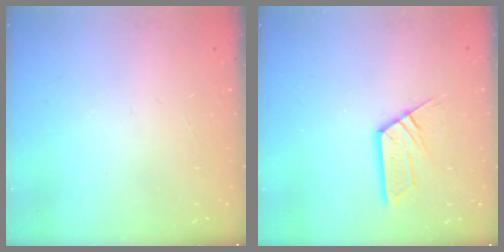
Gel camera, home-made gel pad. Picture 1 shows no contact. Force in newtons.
{"total": 9.6, "press": 9.6, "slide": 0.9}